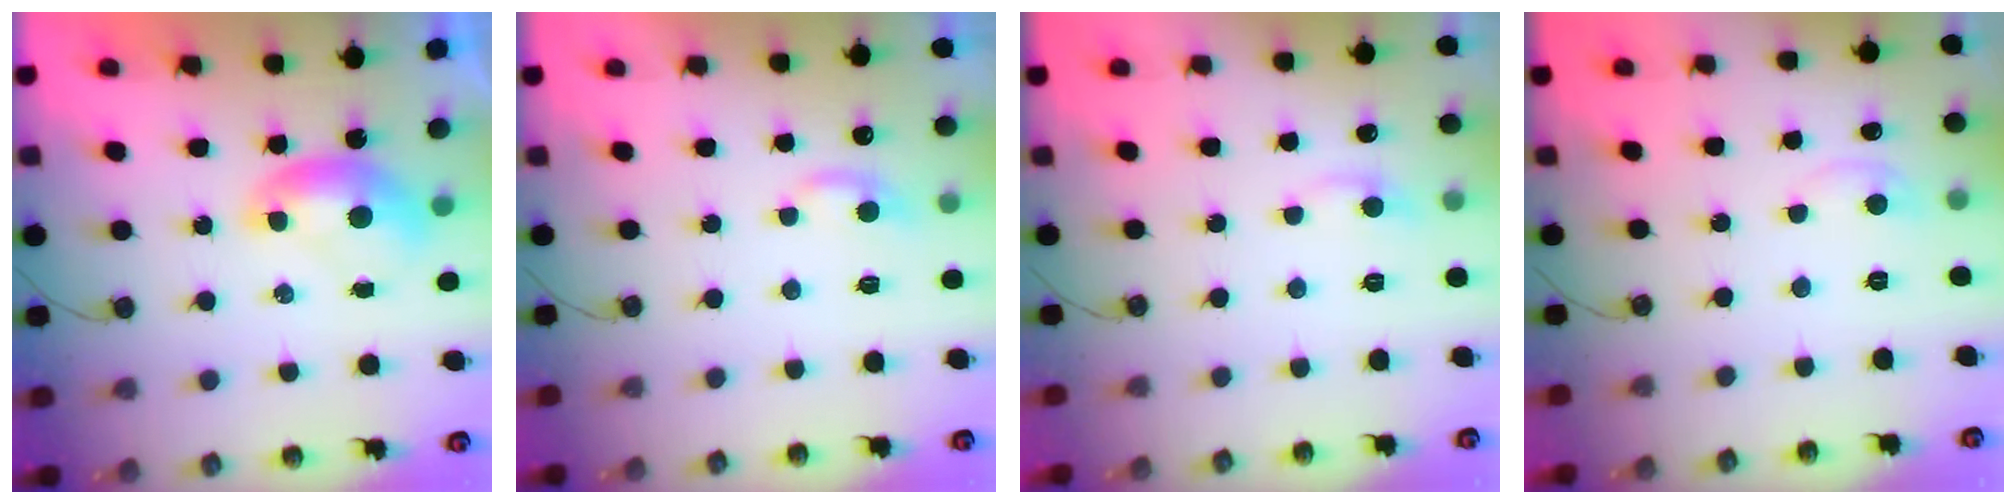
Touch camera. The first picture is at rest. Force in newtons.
{"total": 1.3, "press": 1.1, "slide": 0.7}
{"total": 0.0}
{"total": 0.8, "press": 0.2, "slide": 0.8}